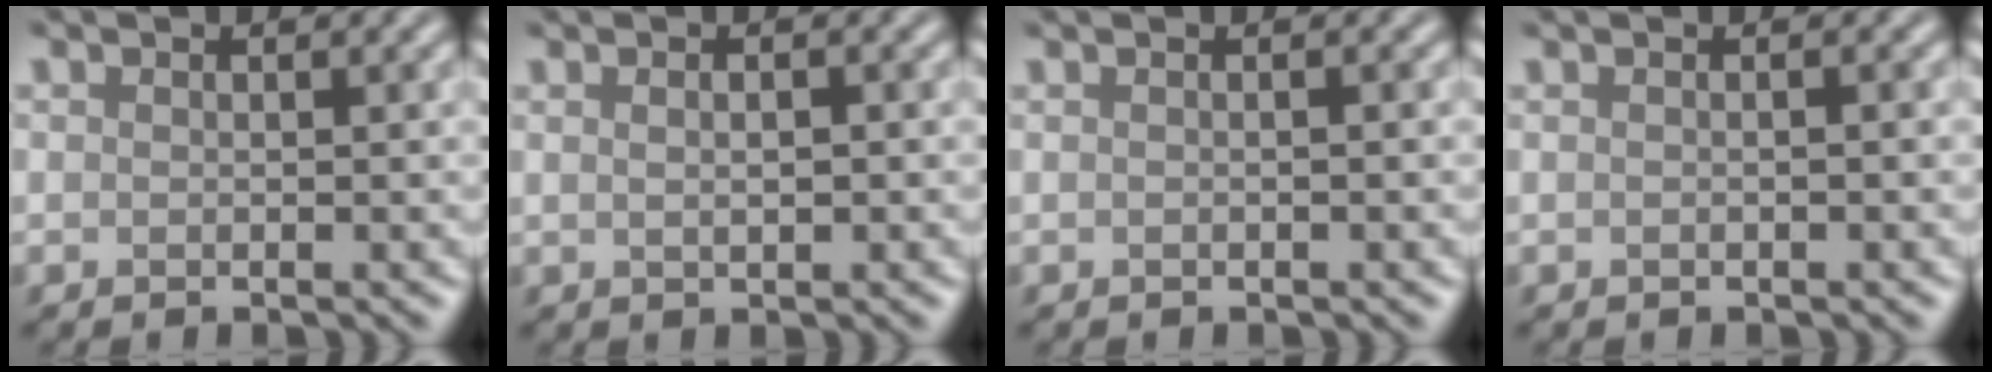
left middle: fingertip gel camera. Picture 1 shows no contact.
{"total": 2.3, "force": [0.9, 1.2, 1.8], "torque": [-0.021, 0.018, -0.001]}
{"total": 1.7, "force": [0.5, 1.0, 1.4], "torque": [-0.003, 0.001, -0.016]}
{"total": 2.2, "force": [0.6, 1.2, 1.7], "torque": [-0.012, 0.012, -0.015]}